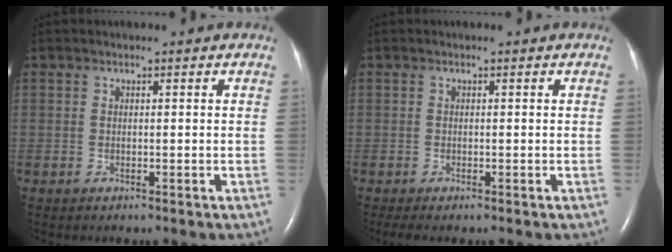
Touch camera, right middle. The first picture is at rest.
{"total": 1.9, "force": [-1.5, 0.2, 1.2], "torque": [-0.023, -0.008, -0.022]}